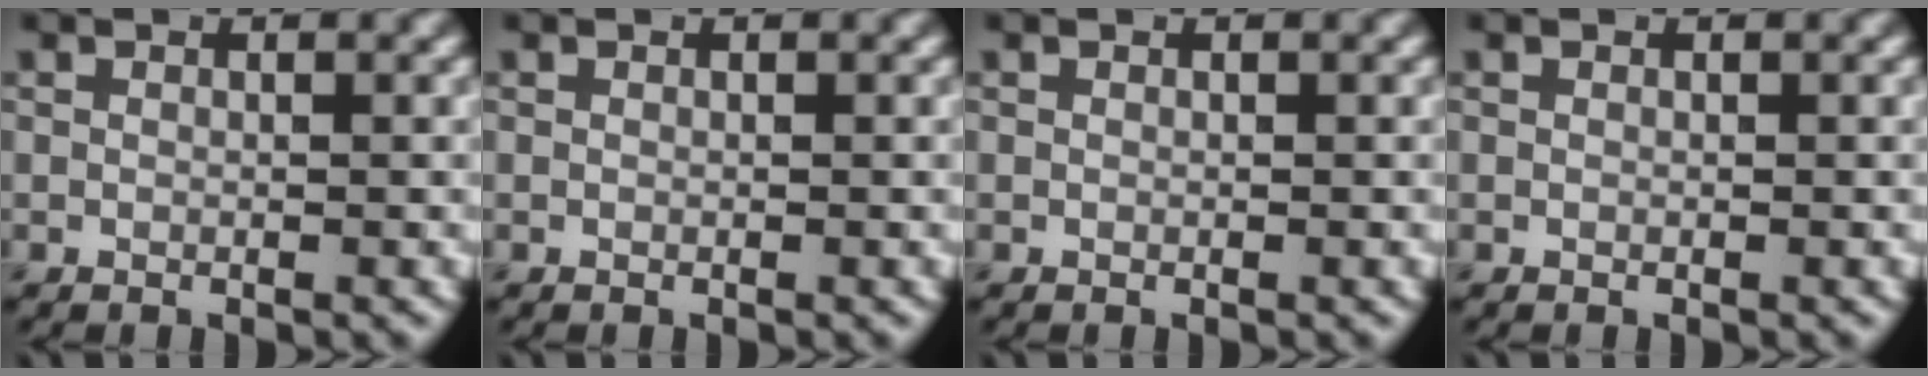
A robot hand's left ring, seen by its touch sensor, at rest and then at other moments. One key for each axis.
{"total": 0.0}
{"total": 0.0}
{"total": 0.0}